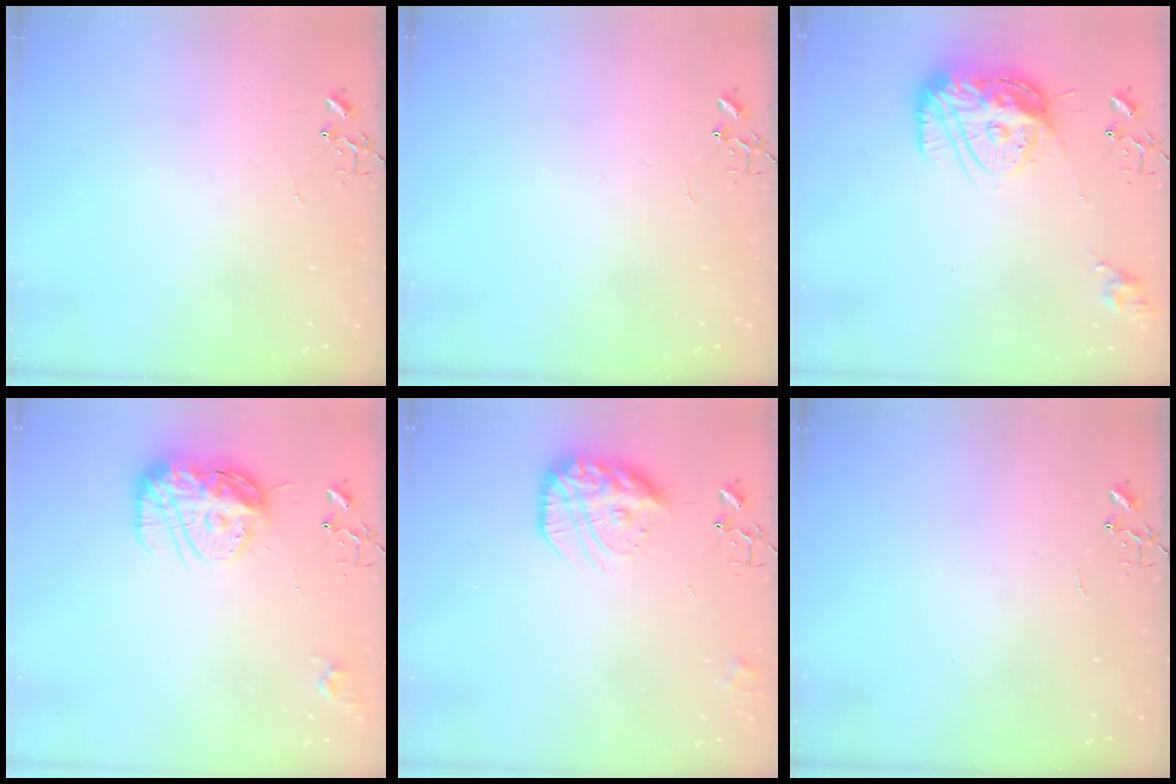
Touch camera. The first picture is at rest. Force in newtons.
{"total": 0.0}
{"total": 15.2, "press": 15.1, "slide": 1.5}
{"total": 14.9, "press": 14.8, "slide": 1.2}
{"total": 16.5, "press": 16.4, "slide": 1.3}
{"total": 0.0}